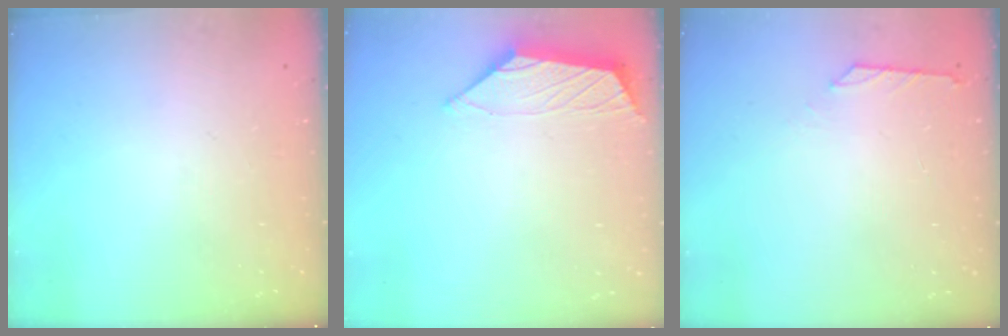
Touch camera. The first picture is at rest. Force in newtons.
{"total": 1.1, "press": 1.1, "slide": 0.2}
{"total": 0.6, "press": 0.5, "slide": 0.4}